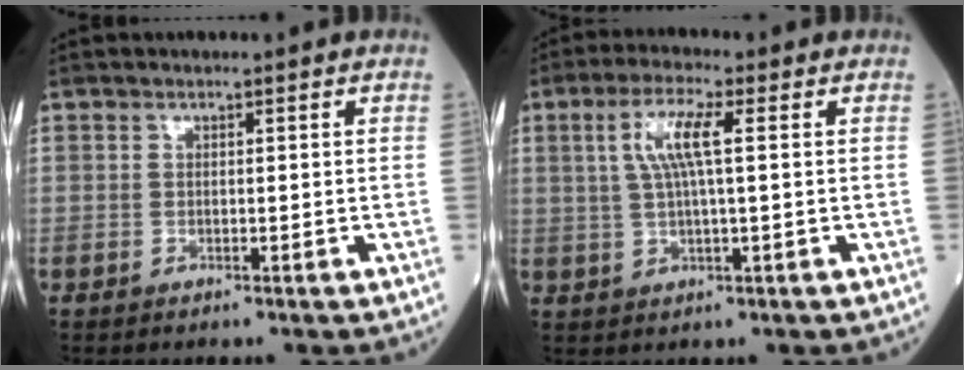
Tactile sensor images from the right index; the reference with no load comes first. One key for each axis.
{"total": 6.4, "fx": 1.6, "fy": 0.7, "fz": 6.2, "tx": -0.129, "ty": 0.009, "tz": 0.032}